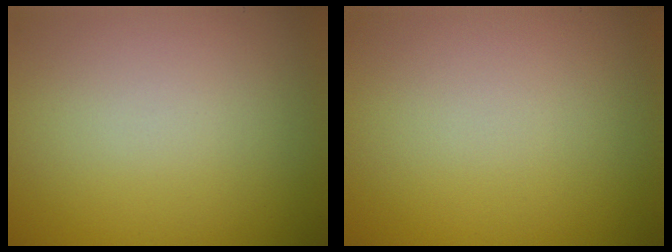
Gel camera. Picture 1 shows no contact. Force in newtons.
{"total": 0.0}